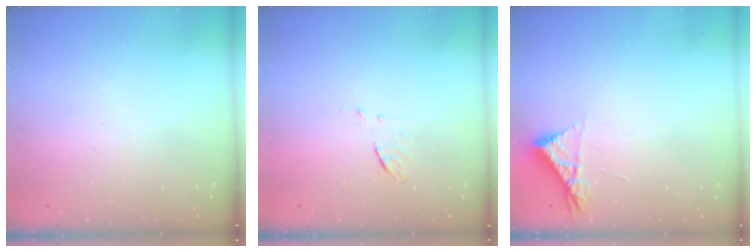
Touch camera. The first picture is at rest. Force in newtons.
{"total": 4.2, "press": 4.1, "slide": 0.9}
{"total": 5.0, "press": 5.0, "slide": 0.8}